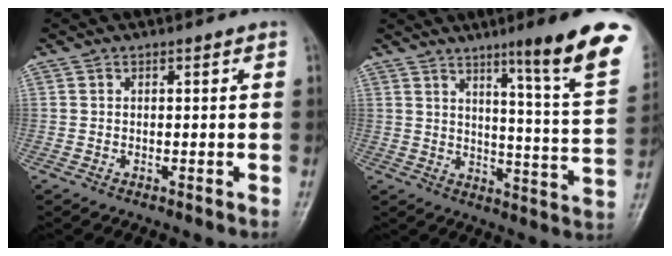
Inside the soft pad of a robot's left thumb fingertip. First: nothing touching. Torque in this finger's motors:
{"motor_torque": [0.43, 0.26, 1.62, -1.15, 0.22]}